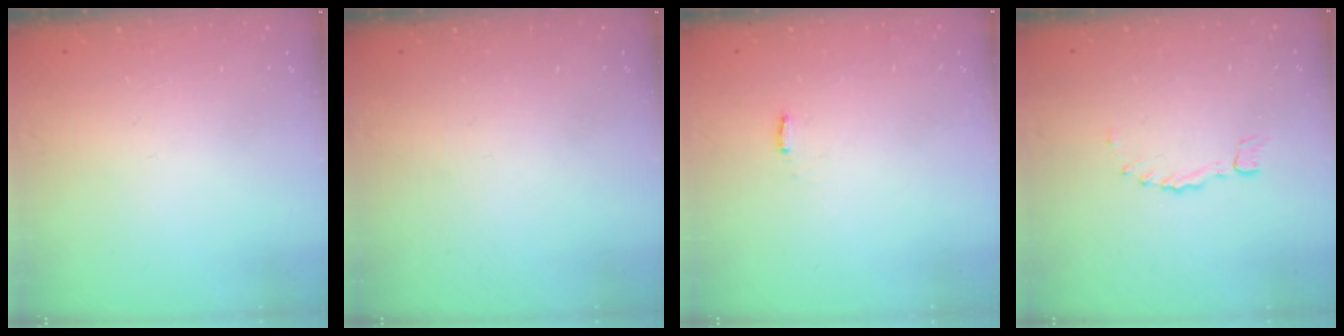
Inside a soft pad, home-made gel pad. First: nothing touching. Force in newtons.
{"total": 0.0}
{"total": 2.1, "press": 2.0, "slide": 0.4}
{"total": 0.0}